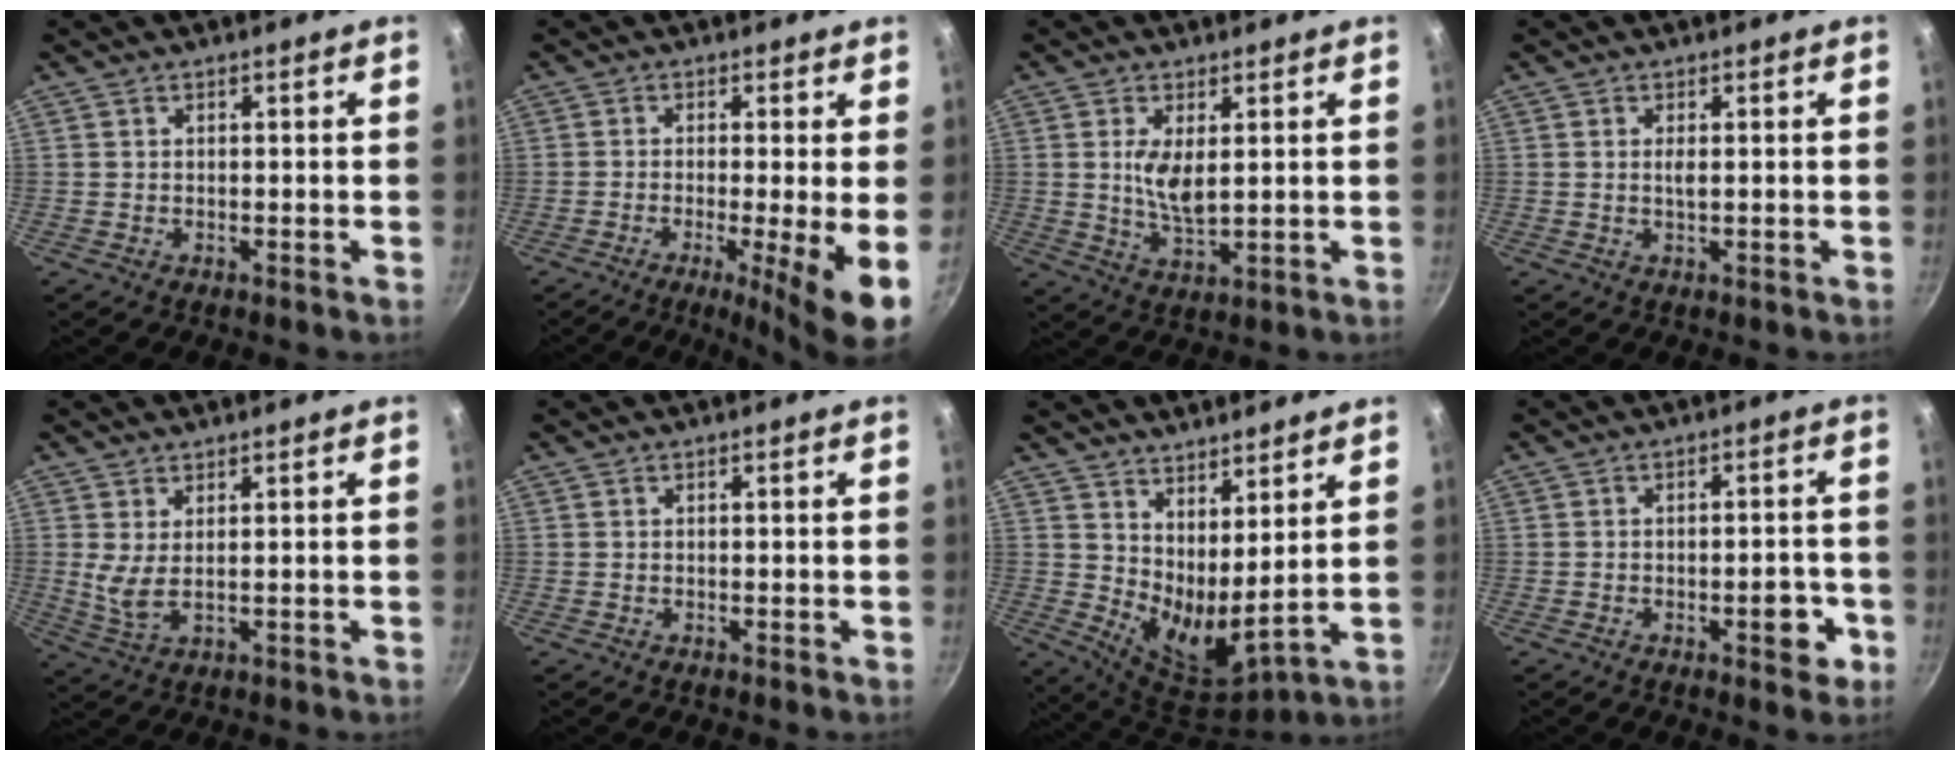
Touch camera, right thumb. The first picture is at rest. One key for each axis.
{"total": 9.1, "fx": -1.9, "fy": 0.9, "fz": 8.9, "tx": -0.135, "ty": -0.010, "tz": -0.031}
{"total": 6.3, "fx": 1.3, "fy": 2.7, "fz": 5.6, "tx": -0.102, "ty": -0.018, "tz": 0.030}
{"total": 1.2, "fx": 0.2, "fy": 0.2, "fz": 1.2, "tx": -0.023, "ty": -0.002, "tz": 0.003}
{"total": 4.0, "fx": 1.2, "fy": 1.4, "fz": 3.6, "tx": -0.072, "ty": -0.019, "tz": 0.030}
{"total": 0.0}
{"total": 11.9, "fx": 6.7, "fy": 4.2, "fz": 8.8, "tx": -0.142, "ty": -0.062, "tz": 0.114}
{"total": 5.5, "fx": -2.1, "fy": 2.5, "fz": 4.4, "tx": -0.034, "ty": 0.018, "tz": -0.026}